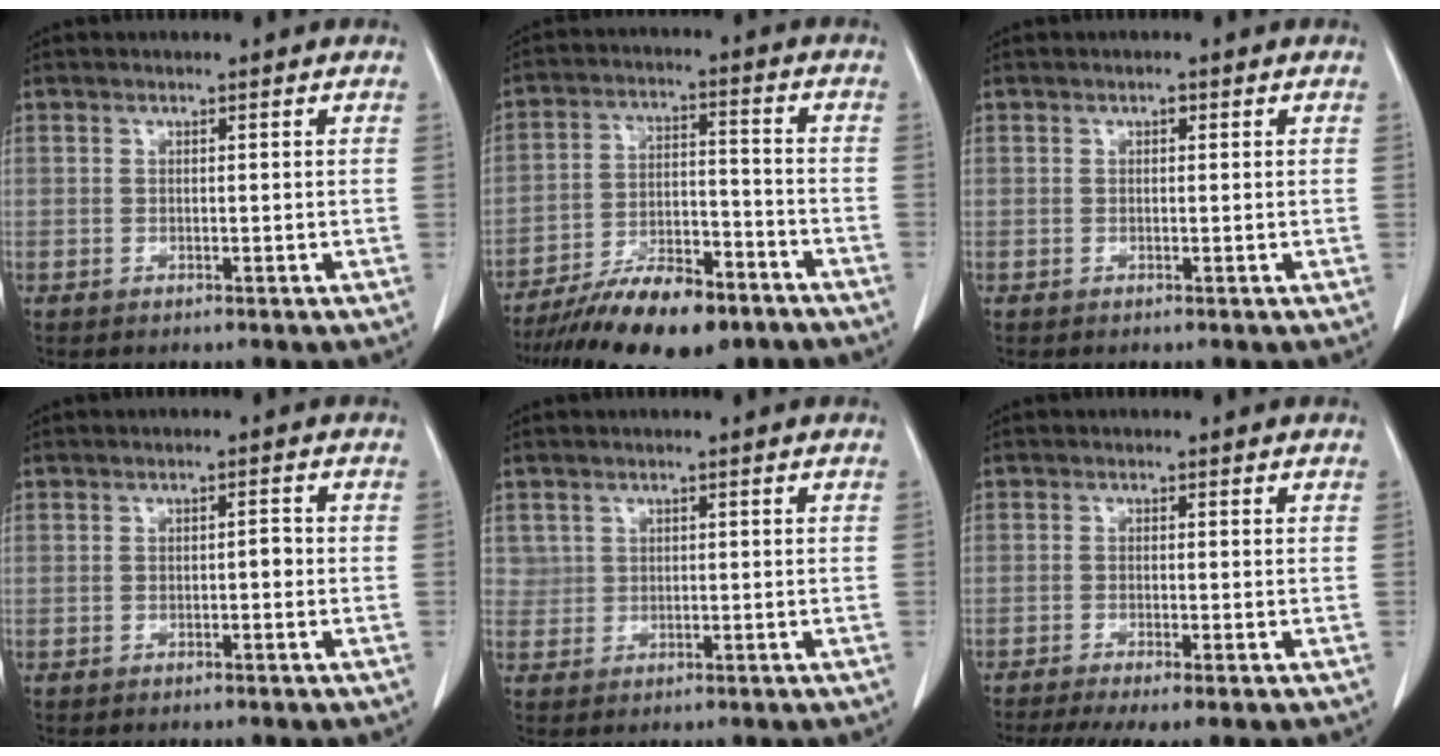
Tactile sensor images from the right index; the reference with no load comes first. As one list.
[{"total": 14.8, "force": [-11.2, 4.4, 8.6], "torque": [-0.148, -0.001, -0.189]}, {"total": 0.6, "force": [0.2, 0.4, 0.4], "torque": [-0.006, 0.002, 0.003]}, {"total": 1.3, "force": [-0.5, 0.5, 1.2], "torque": [-0.017, 0.004, -0.008]}, {"total": 1.6, "force": [0.5, 1.6, 0.1], "torque": [0.004, 0.004, 0.009]}, {"total": 7.4, "force": [-5.6, 0.6, 4.8], "torque": [-0.071, -0.011, -0.089]}]